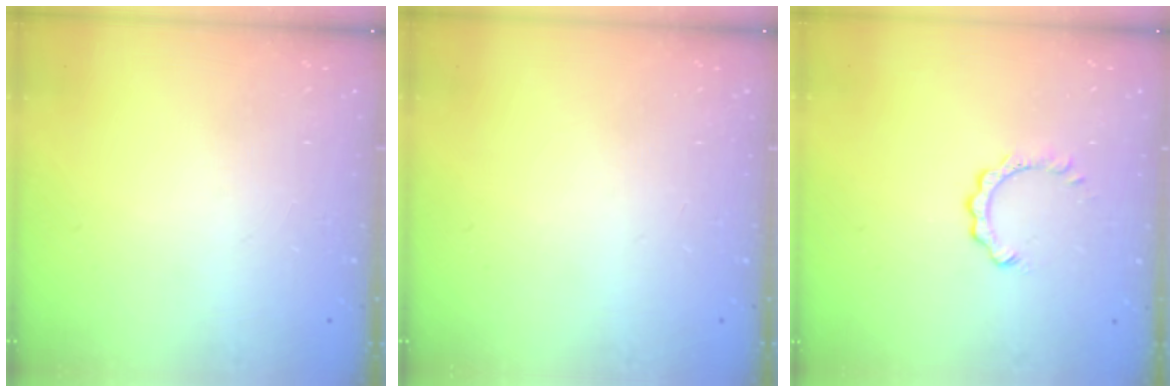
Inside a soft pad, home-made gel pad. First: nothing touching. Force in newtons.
{"total": 0.0}
{"total": 3.9, "press": 3.9, "slide": 0.2}